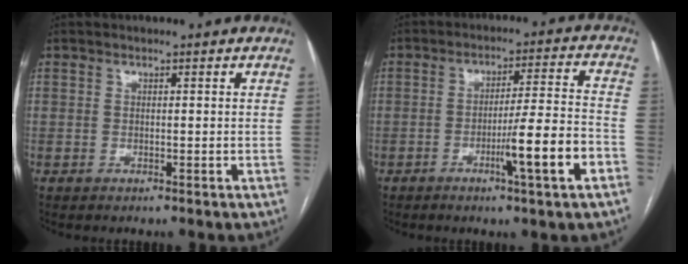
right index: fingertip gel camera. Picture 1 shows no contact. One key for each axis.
{"total": 10.3, "fx": -4.3, "fy": -0.6, "fz": 9.4, "tx": -0.145, "ty": -0.003, "tz": -0.067}